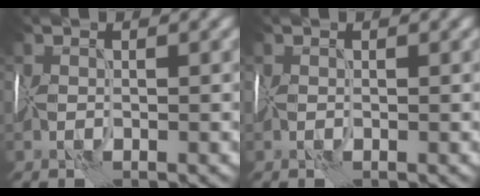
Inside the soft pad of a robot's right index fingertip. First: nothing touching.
{"total": 0.0}